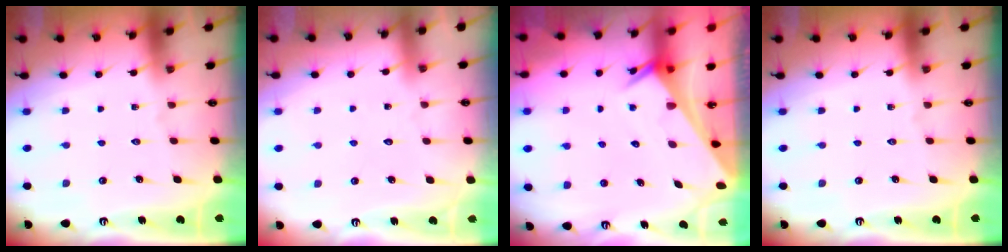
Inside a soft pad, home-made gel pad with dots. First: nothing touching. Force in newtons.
{"total": 3.3, "press": 3.3, "slide": 0.2}
{"total": 2.6, "press": 2.6, "slide": 0.1}
{"total": 0.0}